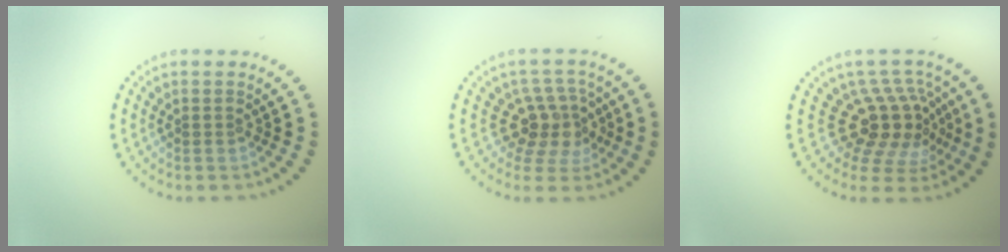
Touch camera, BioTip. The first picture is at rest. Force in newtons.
{"total": 3.7, "press": 2.9, "slide": 2.3}
{"total": 4.9, "press": 3.6, "slide": 3.3}